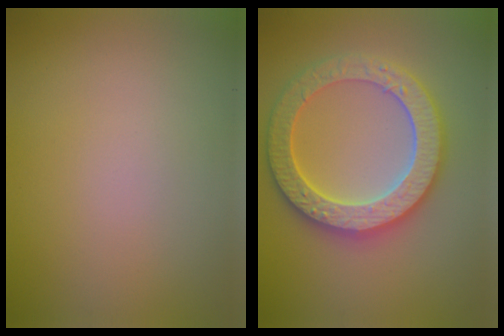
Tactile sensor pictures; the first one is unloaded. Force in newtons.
{"total": 6.3, "press": 6.2, "slide": 1.2}